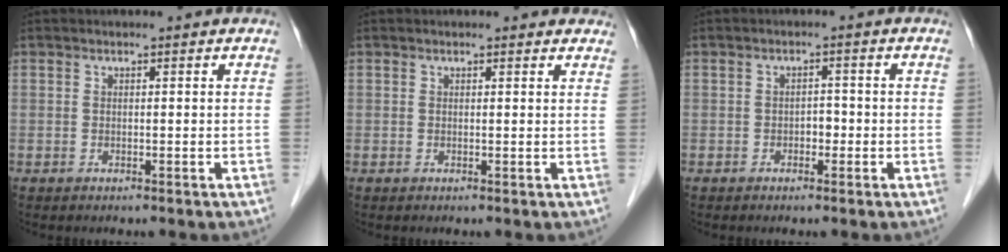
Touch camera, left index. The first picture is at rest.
{"total": 2.4, "force": [2.2, 0.7, 0.6], "torque": [-0.008, 0.004, 0.013]}
{"total": 1.7, "force": [-0.7, 1.1, 1.1], "torque": [-0.012, 0.005, -0.012]}